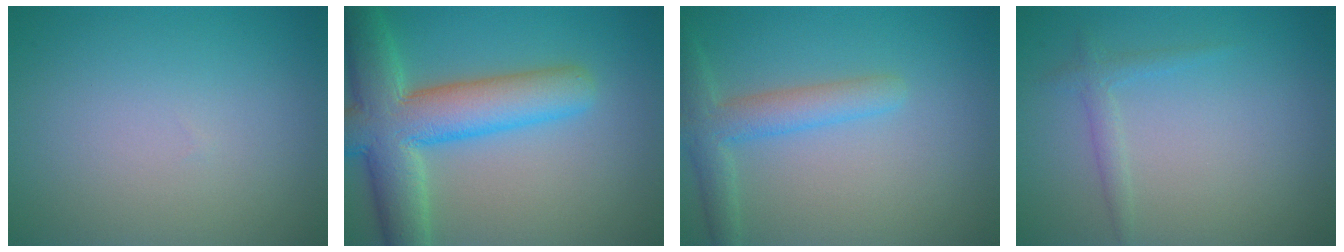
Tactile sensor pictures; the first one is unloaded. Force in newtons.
{"total": 9.4, "press": 9.4, "slide": 0.8}
{"total": 3.5, "press": 3.5, "slide": 0.2}
{"total": 1.3, "press": 1.3, "slide": 0.0}